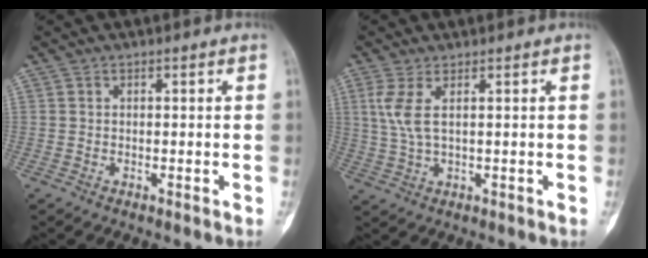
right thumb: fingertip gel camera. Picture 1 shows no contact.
{"total": 4.6, "force": [1.5, 1.5, 4.1], "torque": [-0.107, 0.005, 0.042]}